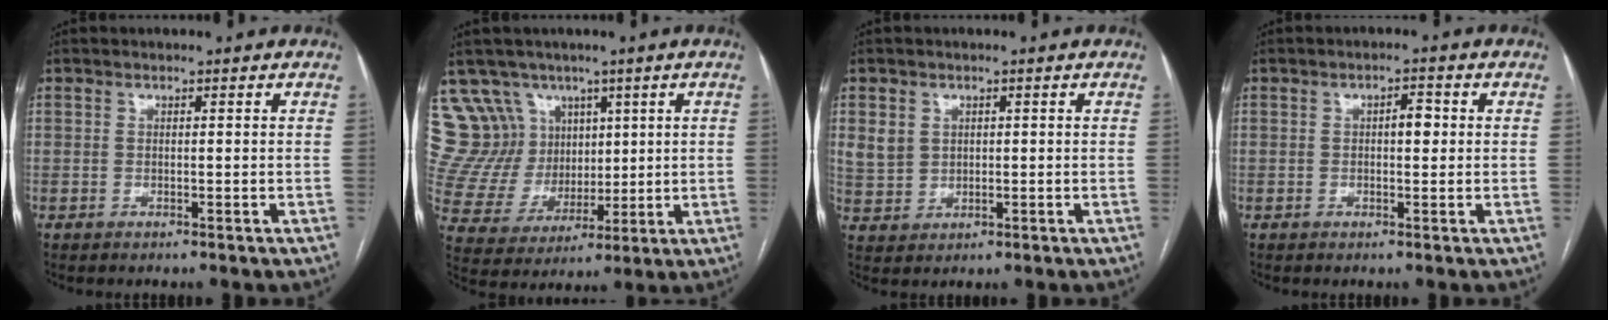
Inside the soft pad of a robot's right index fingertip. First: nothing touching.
{"total": 12.8, "force": [7.8, 9.9, 2.0], "torque": [-0.060, 0.052, 0.167]}
{"total": 4.2, "force": [1.4, 3.7, 1.3], "torque": [-0.030, 0.008, 0.038]}
{"total": 2.6, "force": [0.4, 1.1, 2.3], "torque": [-0.034, 0.008, 0.004]}